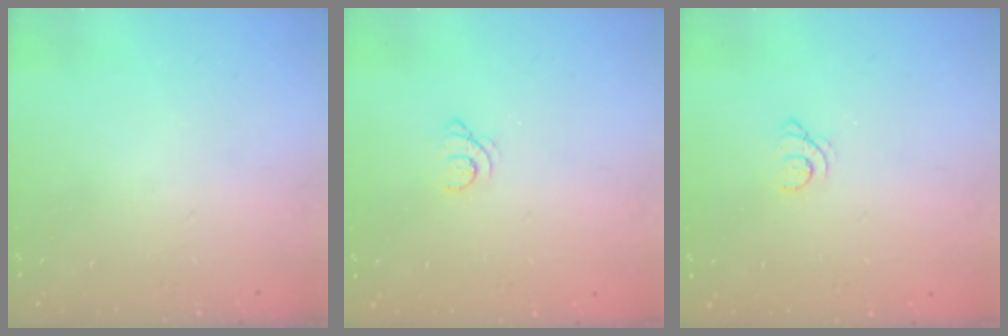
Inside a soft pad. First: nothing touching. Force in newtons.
{"total": 1.7, "press": 1.7, "slide": 0.2}
{"total": 1.7, "press": 1.7, "slide": 0.2}